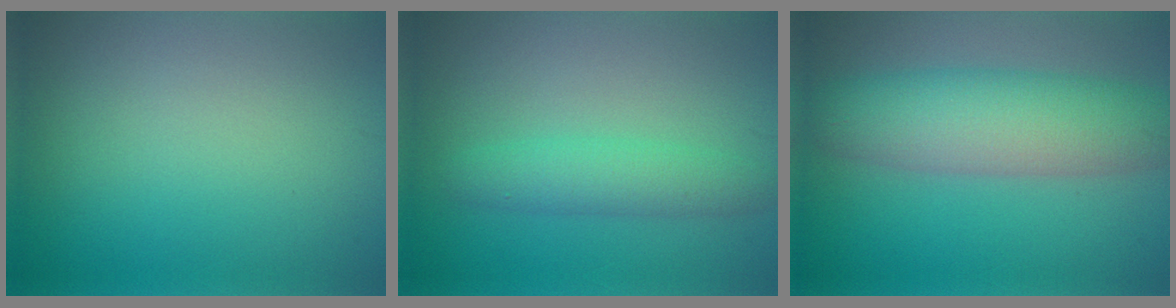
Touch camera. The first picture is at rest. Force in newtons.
{"total": 2.9, "press": 2.9, "slide": 0.1}
{"total": 7.8, "press": 7.8, "slide": 0.4}